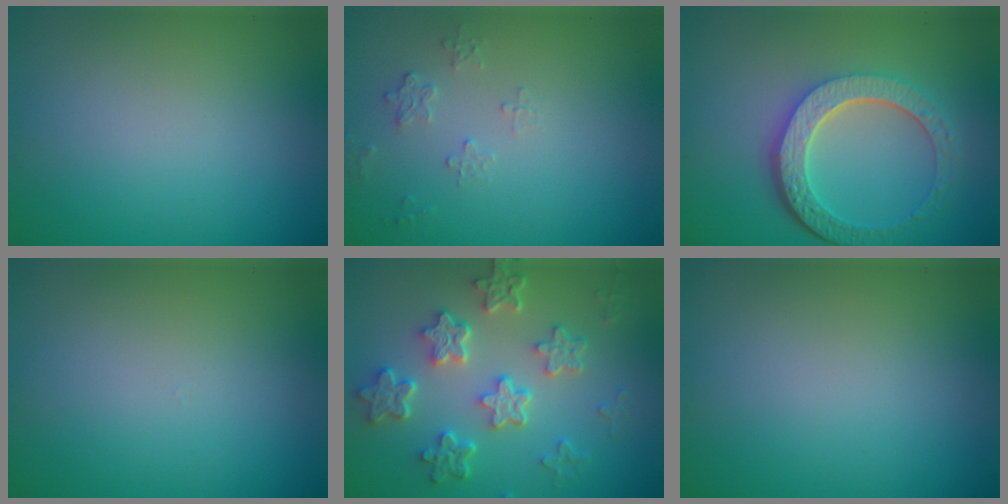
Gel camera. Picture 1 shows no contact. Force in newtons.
{"total": 1.2, "press": 0.8, "slide": 0.9}
{"total": 6.1, "press": 4.6, "slide": 4.1}
{"total": 0.0}
{"total": 6.0, "press": 4.6, "slide": 3.8}
{"total": 0.0}